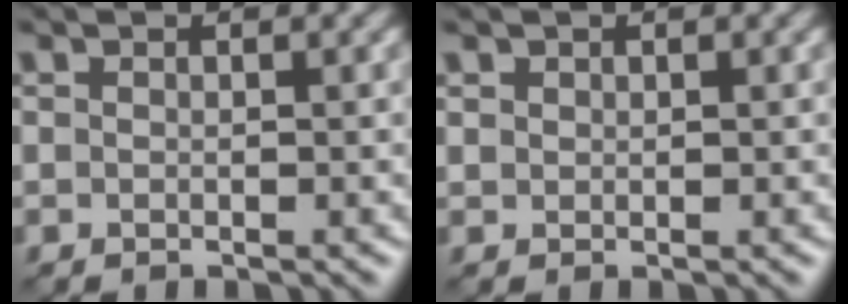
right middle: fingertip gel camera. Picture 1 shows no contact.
{"total": 0.7, "force": [0.4, 0.5, 0.1], "torque": [-0.002, -0.001, 0.009]}